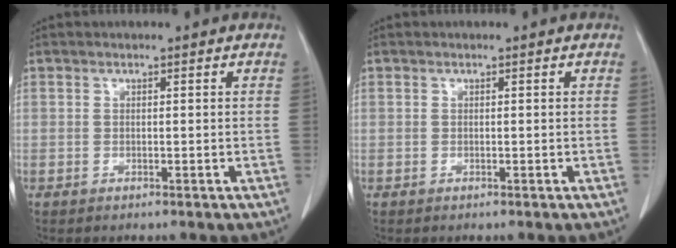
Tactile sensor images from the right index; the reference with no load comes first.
{"total": 0.0}